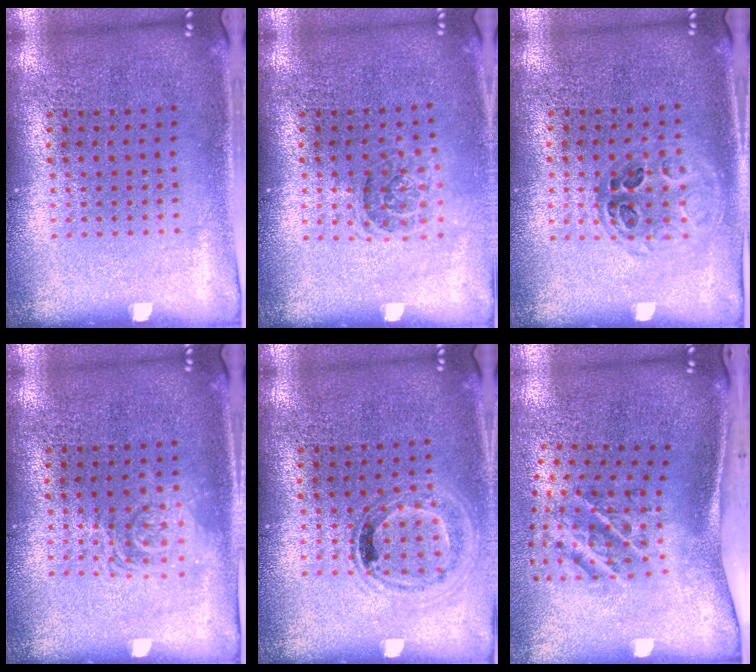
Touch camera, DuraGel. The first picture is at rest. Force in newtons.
{"total": 1.2, "press": 1.0, "slide": 0.7}
{"total": 0.9, "press": 0.9, "slide": 0.2}
{"total": 1.2, "press": 1.2, "slide": 0.2}
{"total": 1.0, "press": 0.9, "slide": 0.4}
{"total": 2.3, "press": 1.3, "slide": 1.9}